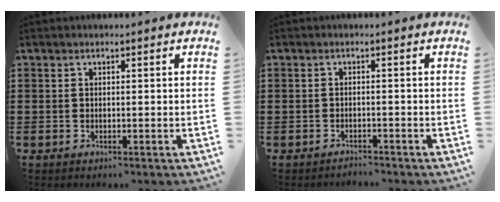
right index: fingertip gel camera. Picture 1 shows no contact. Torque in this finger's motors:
{"motor_torque": [-2.14, 0.00, -1.05, -0.21]}